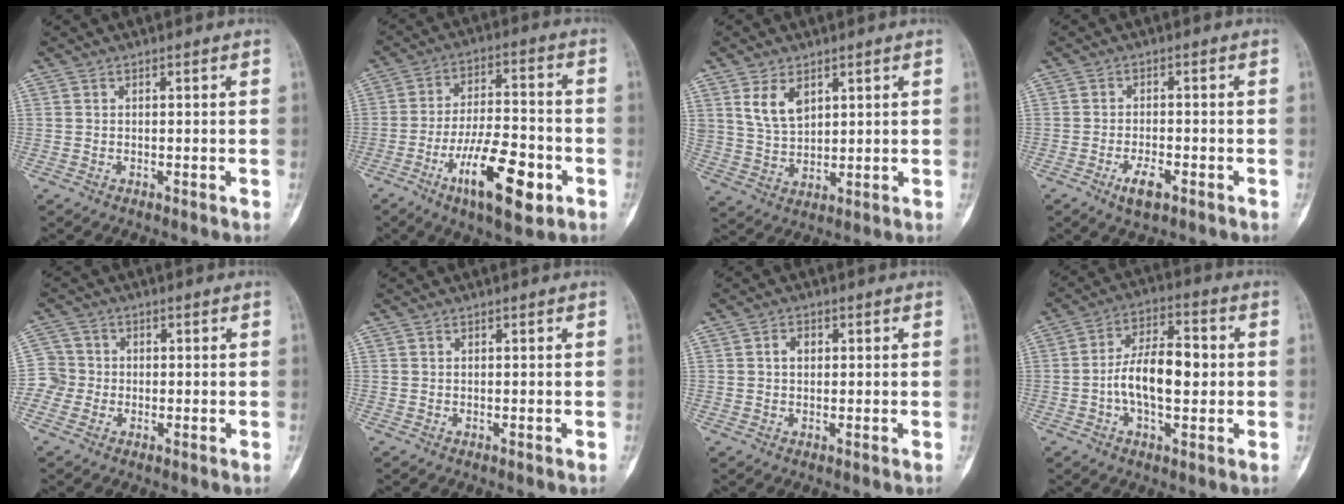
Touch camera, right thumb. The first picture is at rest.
{"total": 17.1, "force": [-7.4, 6.2, 14.2], "torque": [-0.227, 0.031, -0.118]}
{"total": 6.7, "force": [3.3, 4.0, 4.1], "torque": [-0.065, -0.018, 0.073]}
{"total": 4.3, "force": [-2.3, 1.6, 3.2], "torque": [-0.057, 0.007, -0.038]}
{"total": 4.3, "force": [-0.9, 4.2, 0.3], "torque": [0.018, 0.011, -0.027]}
{"total": 0.0}
{"total": 2.4, "force": [0.5, 1.8, 1.6], "torque": [-0.021, 0.007, 0.008]}
{"total": 11.8, "force": [-0.8, 5.9, 10.2], "torque": [-0.165, 0.027, -0.018]}